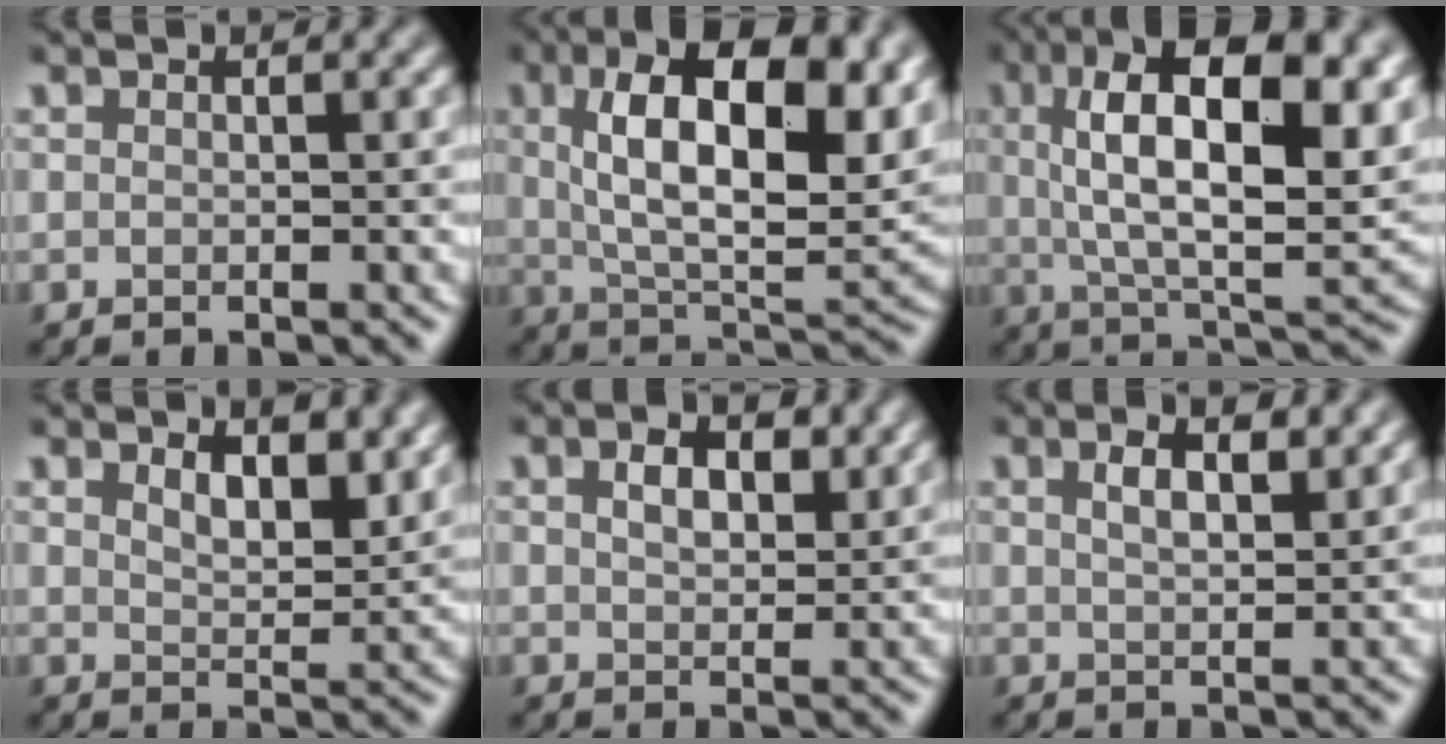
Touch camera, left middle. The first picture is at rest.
{"total": 14.2, "force": [3.9, 6.4, 12.0], "torque": [-0.184, 0.003, 0.067]}
{"total": 15.5, "force": [4.5, 6.2, 13.5], "torque": [-0.207, 0.007, 0.069]}
{"total": 3.9, "force": [2.4, 1.6, 2.6], "torque": [-0.046, -0.006, 0.039]}
{"total": 3.1, "force": [1.4, 1.7, 2.2], "torque": [-0.041, 0.003, 0.025]}
{"total": 3.3, "force": [1.7, 1.1, 2.6], "torque": [-0.044, 0.006, 0.029]}